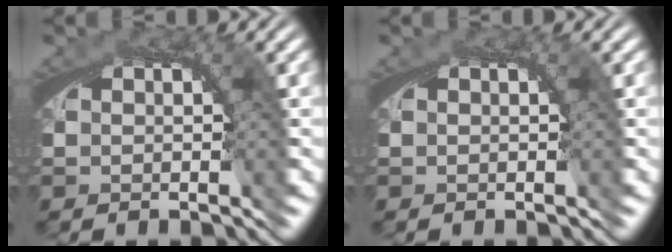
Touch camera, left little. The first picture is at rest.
{"total": 0.0}